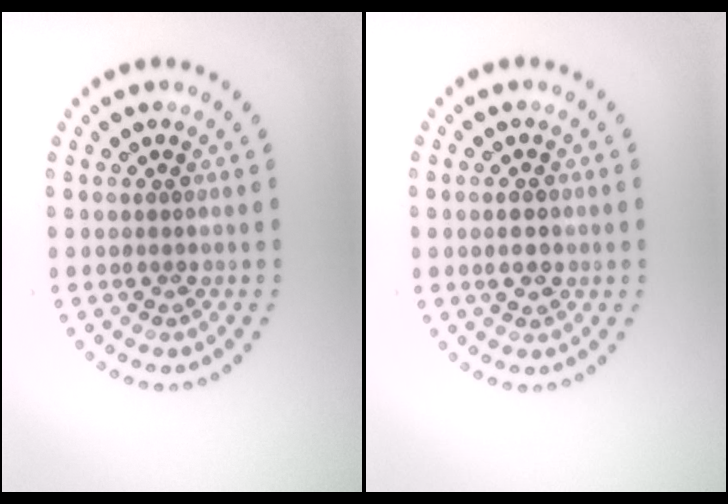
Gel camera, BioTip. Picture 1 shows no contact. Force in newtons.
{"total": 2.3, "press": 2.3, "slide": 0.1}